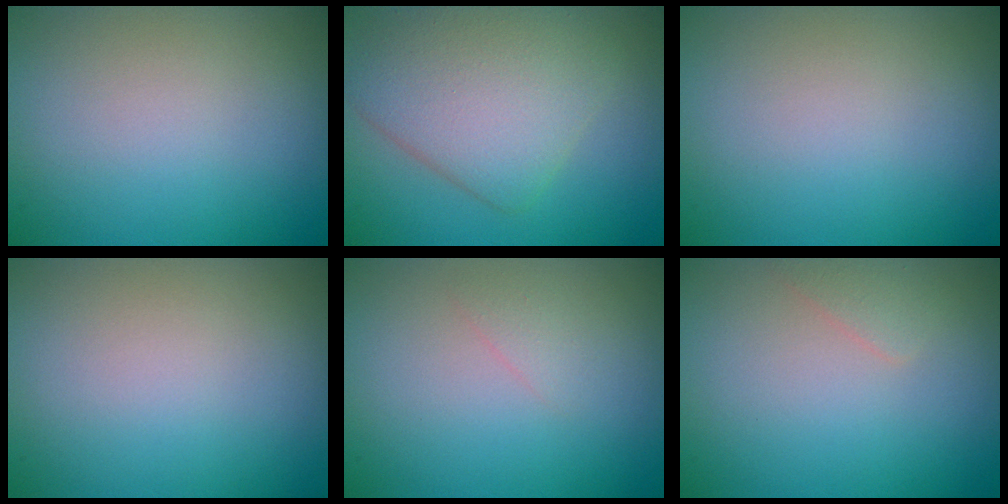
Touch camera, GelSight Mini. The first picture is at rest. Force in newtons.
{"total": 6.3, "press": 6.2, "slide": 0.4}
{"total": 0.0}
{"total": 0.0}
{"total": 0.8, "press": 0.8, "slide": 0.0}
{"total": 0.9, "press": 0.9, "slide": 0.1}